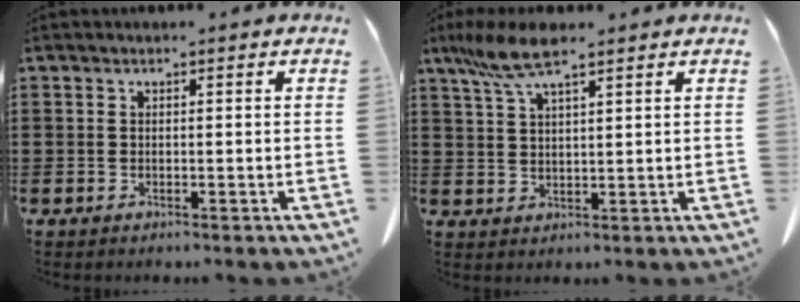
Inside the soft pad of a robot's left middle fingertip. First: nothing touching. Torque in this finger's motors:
{"motor_torque": [0.92, -0.15, 0.27, 0.09]}